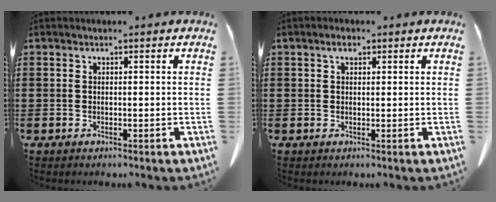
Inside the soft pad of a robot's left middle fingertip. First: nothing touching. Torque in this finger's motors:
{"motor_torque": [0.17, 0.16, -0.01, 0.00]}